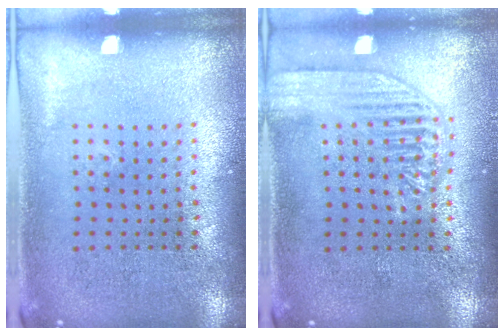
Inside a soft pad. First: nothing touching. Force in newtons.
{"total": 1.9, "press": 1.8, "slide": 0.2}